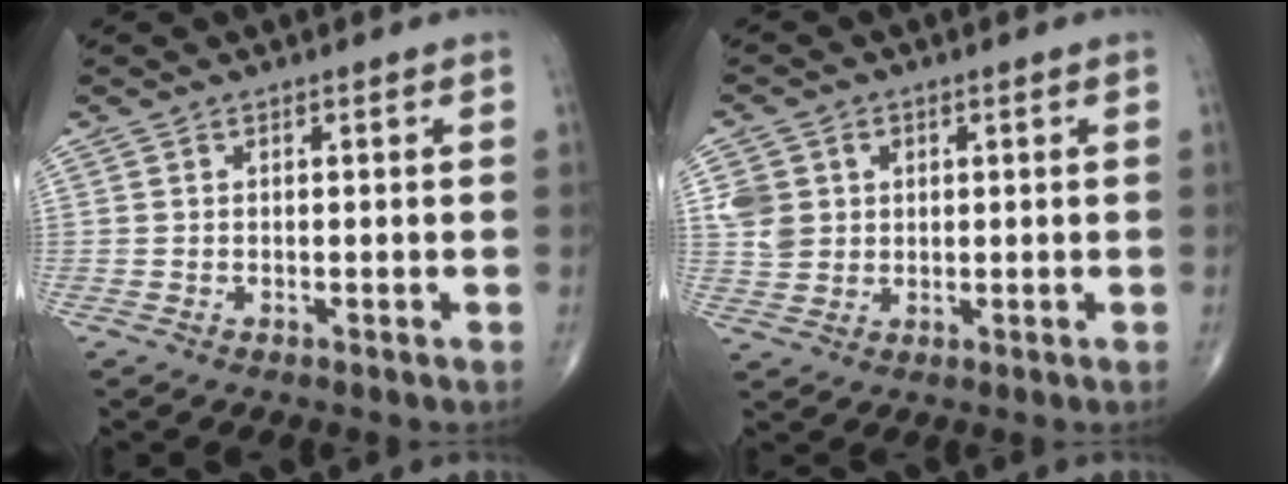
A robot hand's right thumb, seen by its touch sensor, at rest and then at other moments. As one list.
[{"total": 6.1, "force": [1.5, 5.2, 2.7], "torque": [-0.035, -0.001, 0.035]}]